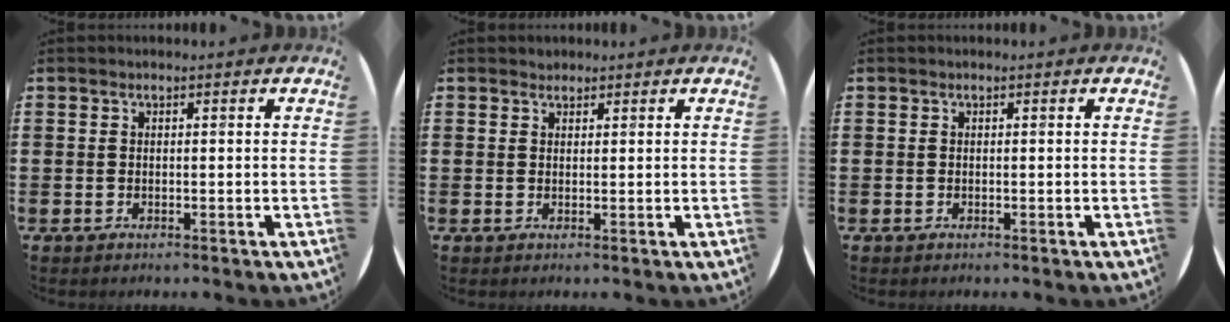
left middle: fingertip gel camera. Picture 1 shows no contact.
{"total": 0.8, "force": [0.8, 0.2, -0.1], "torque": [0.010, 0.000, 0.014]}
{"total": 0.0}